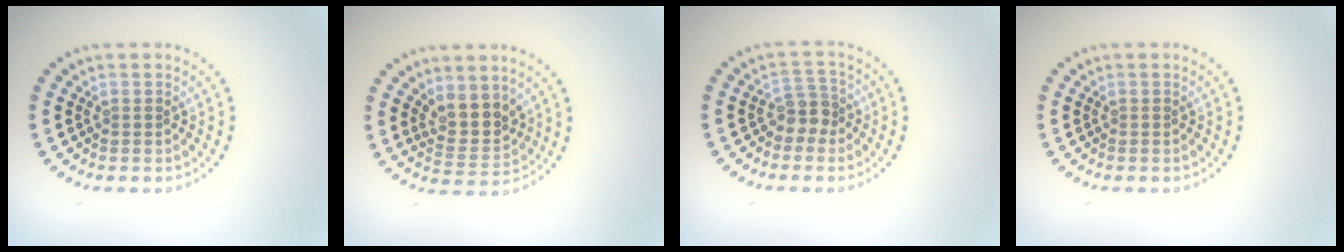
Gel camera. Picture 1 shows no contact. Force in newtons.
{"total": 3.4, "press": 2.9, "slide": 1.8}
{"total": 2.2, "press": 1.6, "slide": 1.4}
{"total": 0.0}